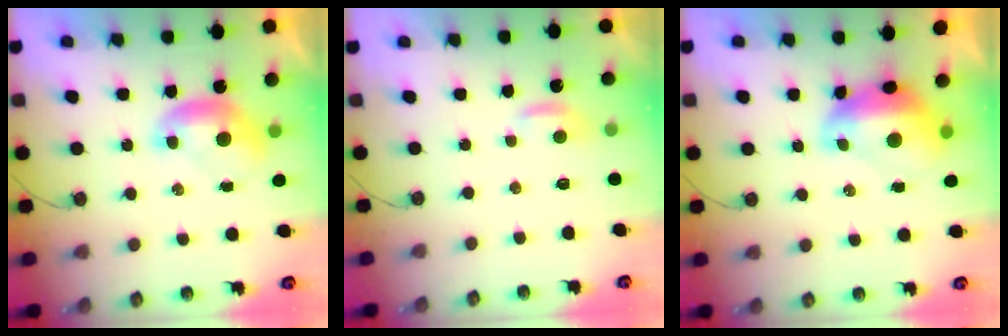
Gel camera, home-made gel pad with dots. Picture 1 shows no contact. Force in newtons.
{"total": 2.3, "press": 2.3, "slide": 0.4}
{"total": 2.6, "press": 2.5, "slide": 0.7}